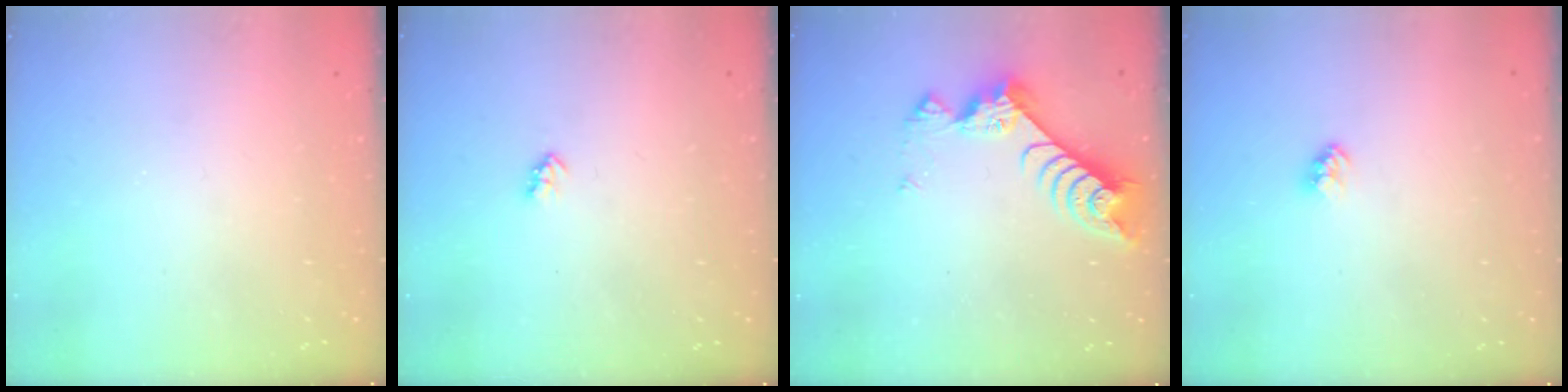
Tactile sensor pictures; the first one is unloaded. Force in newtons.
{"total": 2.0, "press": 2.0, "slide": 0.3}
{"total": 7.4, "press": 7.3, "slide": 1.0}
{"total": 2.3, "press": 2.3, "slide": 0.1}